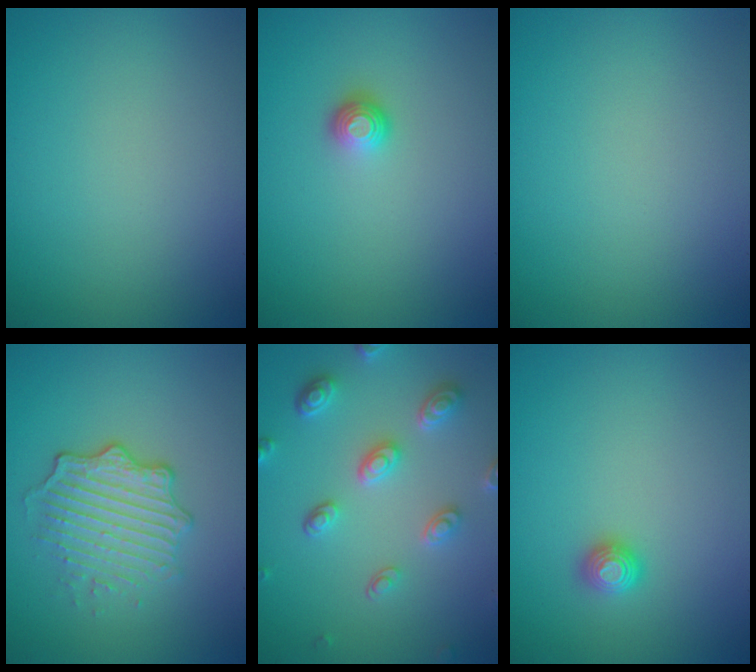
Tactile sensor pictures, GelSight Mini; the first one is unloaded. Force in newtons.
{"total": 1.2, "press": 1.0, "slide": 0.6}
{"total": 0.0}
{"total": 4.7, "press": 3.4, "slide": 3.2}
{"total": 4.4, "press": 3.6, "slide": 2.6}
{"total": 1.2, "press": 1.1, "slide": 0.4}